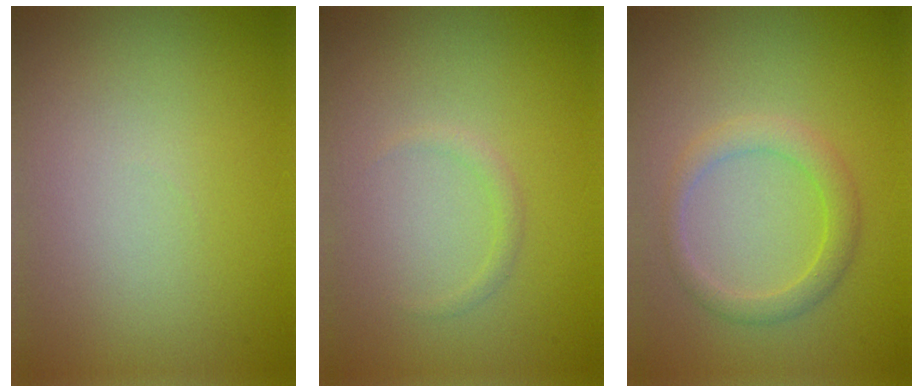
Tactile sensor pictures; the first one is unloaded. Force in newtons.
{"total": 0.7, "press": 0.7, "slide": 0.1}
{"total": 2.3, "press": 2.3, "slide": 0.1}